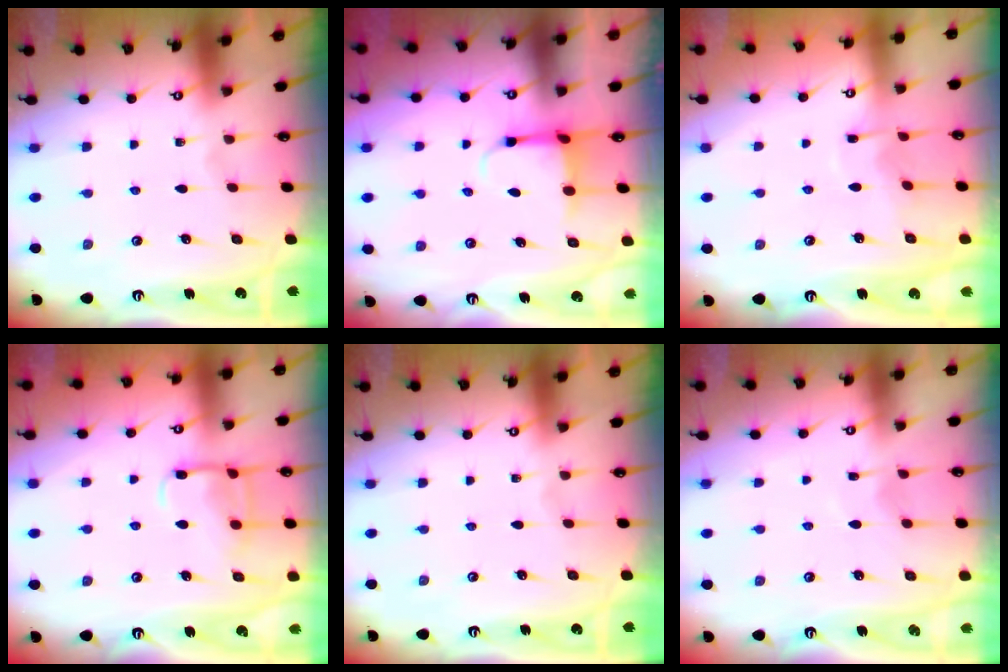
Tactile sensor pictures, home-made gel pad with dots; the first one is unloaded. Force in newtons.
{"total": 3.7, "press": 3.5, "slide": 1.3}
{"total": 3.3, "press": 3.3, "slide": 0.2}
{"total": 12.2, "press": 12.2, "slide": 1.2}
{"total": 0.0}
{"total": 4.2, "press": 4.2, "slide": 0.5}